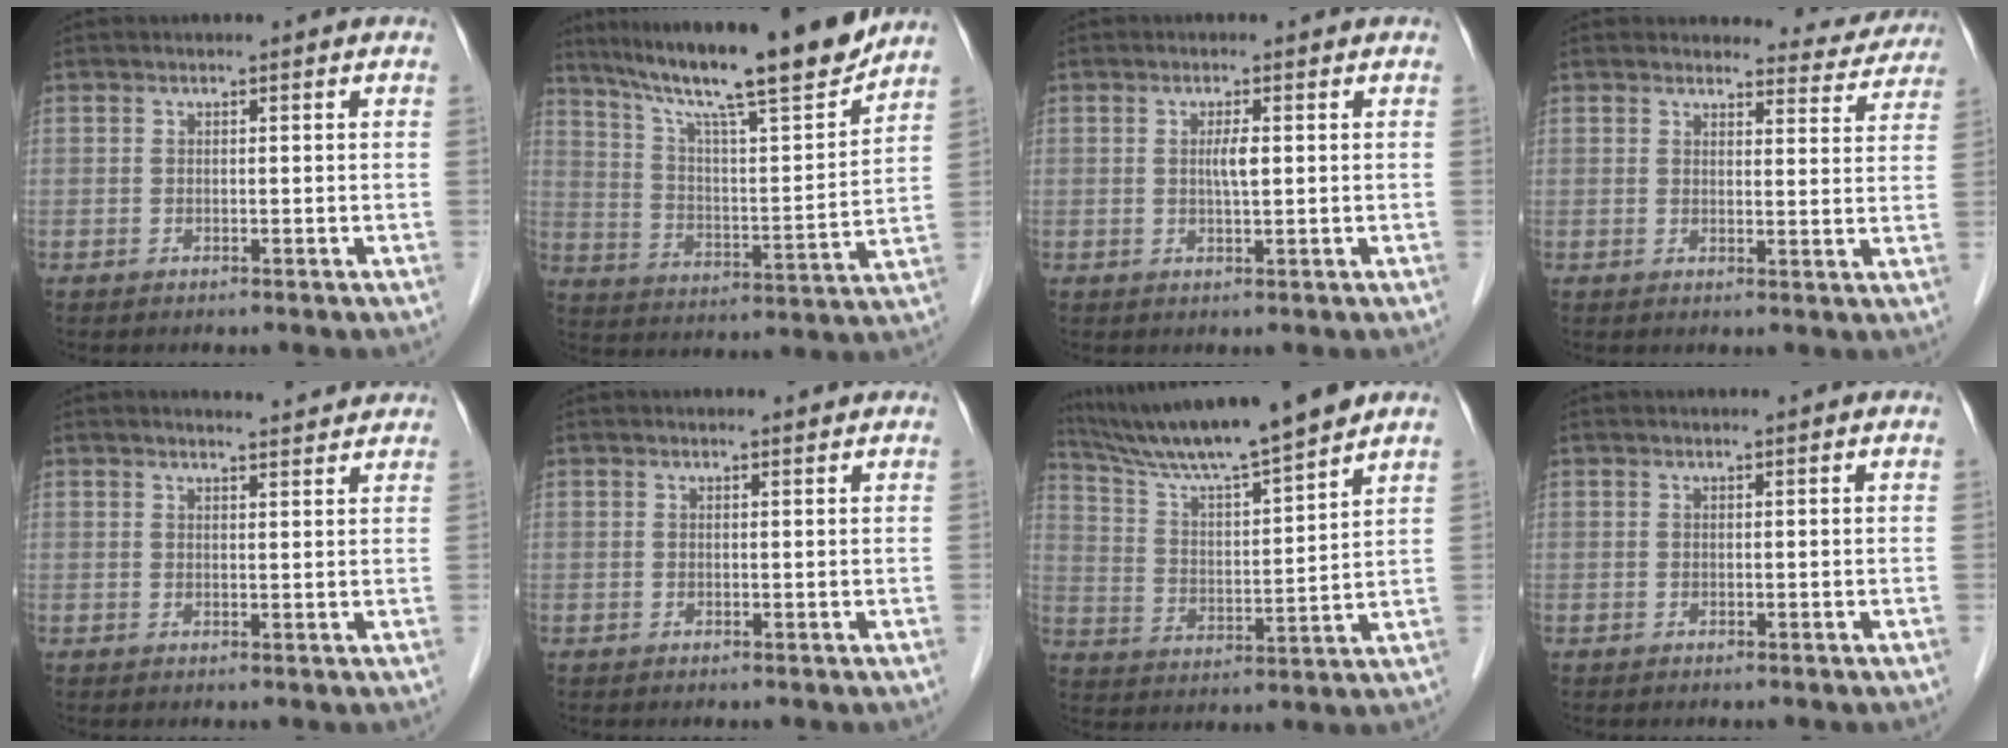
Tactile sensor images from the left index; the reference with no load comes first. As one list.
[{"total": 19.2, "force": [16.1, 0.3, 10.5], "torque": [-0.172, -0.006, 0.256]}, {"total": 2.1, "force": [-0.1, 0.2, 2.1], "torque": [-0.038, -0.004, -0.003]}, {"total": 6.7, "force": [6.5, 1.7, -0.3], "torque": [0.021, -0.022, 0.053]}, {"total": 4.3, "force": [4.1, 0.4, 1.1], "torque": [-0.019, 0.005, 0.042]}, {"total": 0.7, "force": [0.7, 0.0, 0.1], "torque": [-0.010, -0.002, 0.007]}, {"total": 14.3, "force": [12.5, -0.9, 6.9], "torque": [-0.127, 0.005, 0.217]}, {"total": 0.0}]